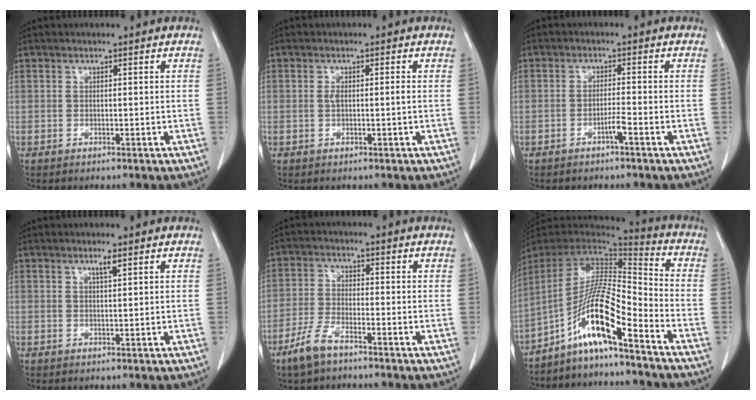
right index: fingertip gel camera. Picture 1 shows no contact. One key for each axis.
{"total": 1.4, "fx": 0.0, "fy": 0.2, "fz": 1.4, "tx": -0.028, "ty": 0.002, "tz": 0.003}
{"total": 1.9, "fx": -1.2, "fy": -0.3, "fz": 1.5, "tx": -0.025, "ty": 0.002, "tz": -0.021}
{"total": 1.4, "fx": 0.9, "fy": -0.1, "fz": 1.1, "tx": -0.022, "ty": -0.002, "tz": 0.016}
{"total": 5.5, "fx": -4.0, "fy": 1.5, "fz": 3.5, "tx": -0.082, "ty": -0.006, "tz": -0.078}
{"total": 12.8, "fx": -7.9, "fy": 0.5, "fz": 10.1, "tx": -0.182, "ty": 0.009, "tz": -0.144}